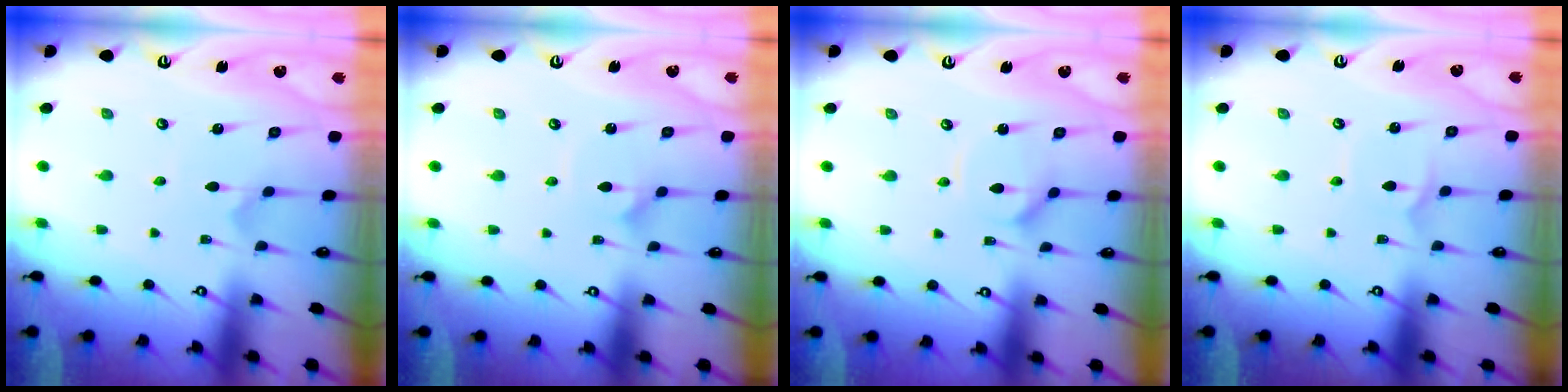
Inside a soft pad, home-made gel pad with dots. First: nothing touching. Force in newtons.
{"total": 1.9, "press": 1.9, "slide": 0.0}
{"total": 2.8, "press": 2.8, "slide": 0.3}
{"total": 1.1, "press": 1.1, "slide": 0.1}